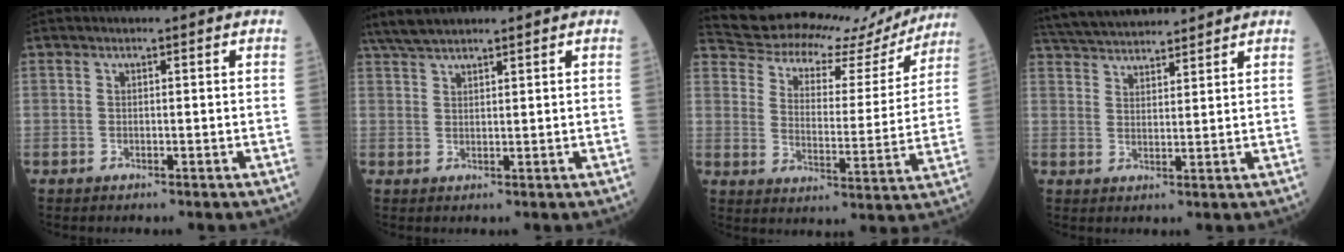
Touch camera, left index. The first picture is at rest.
{"total": 5.7, "force": [5.1, 0.7, 2.6], "torque": [-0.054, 0.031, 0.099]}
{"total": 20.1, "force": [17.6, 7.6, 6.0], "torque": [-0.097, 0.004, 0.227]}
{"total": 12.1, "force": [11.4, 1.7, 3.8], "torque": [-0.076, 0.038, 0.191]}